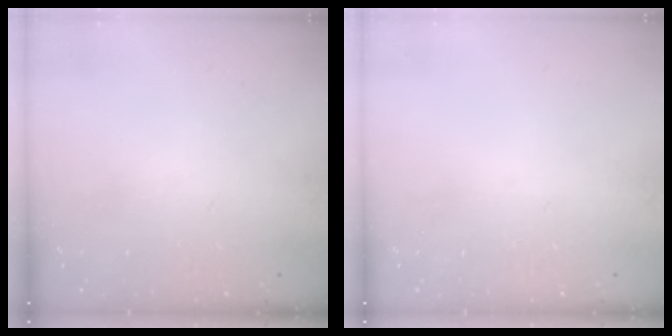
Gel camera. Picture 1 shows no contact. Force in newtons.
{"total": 0.0}